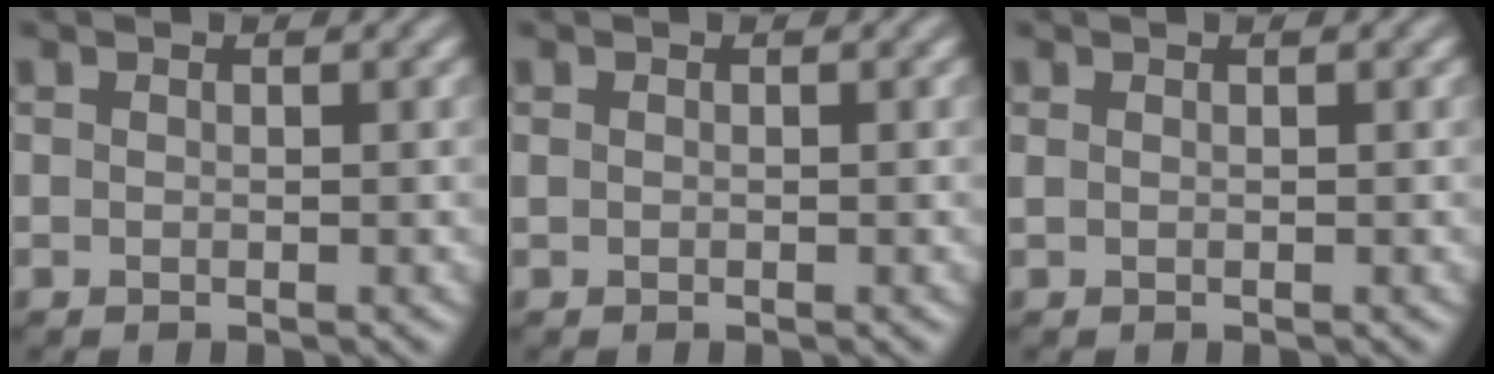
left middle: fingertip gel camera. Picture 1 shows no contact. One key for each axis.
{"total": 0.0}
{"total": 0.6, "fx": 0.4, "fy": 0.2, "fz": 0.4, "tx": -0.003, "ty": -0.002, "tz": 0.004}